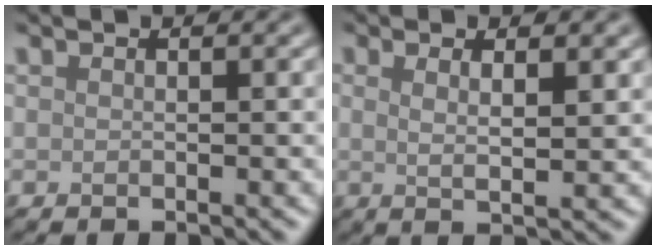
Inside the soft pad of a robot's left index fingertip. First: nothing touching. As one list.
[{"total": 3.7, "force": [1.3, 1.0, 3.3], "torque": [-0.042, -0.001, 0.010]}]